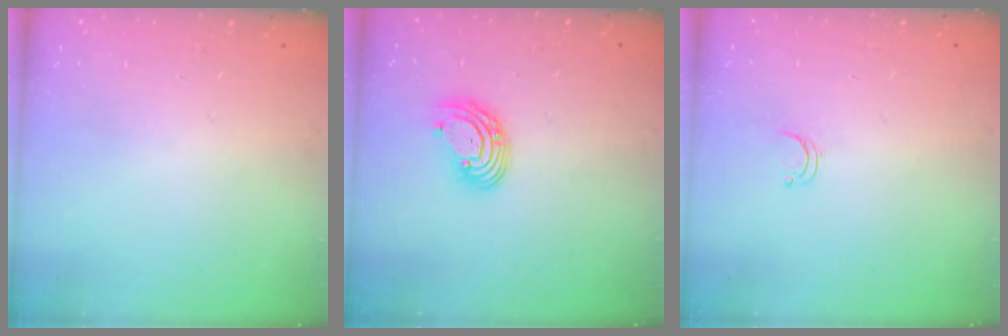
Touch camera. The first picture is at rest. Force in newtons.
{"total": 7.3, "press": 7.3, "slide": 0.8}
{"total": 3.5, "press": 3.4, "slide": 0.4}